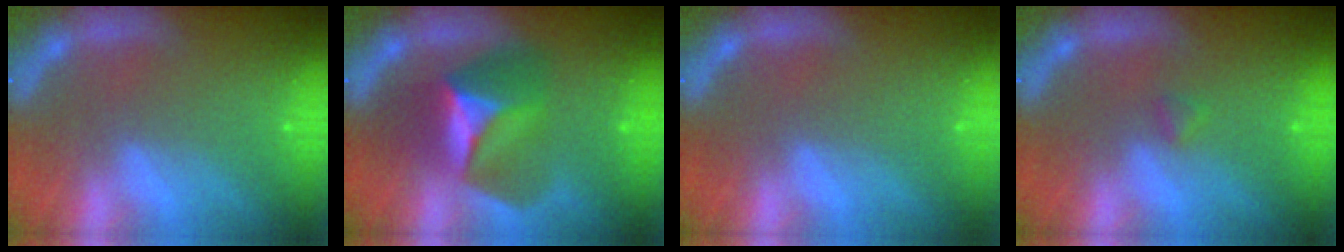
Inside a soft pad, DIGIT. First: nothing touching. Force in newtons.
{"total": 7.4}
{"total": 0.0}
{"total": 0.9}